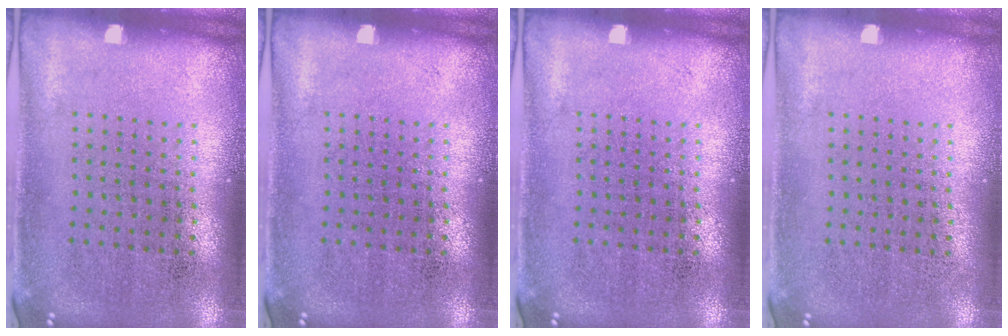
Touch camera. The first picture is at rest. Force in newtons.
{"total": 0.0}
{"total": 0.0}
{"total": 0.0}